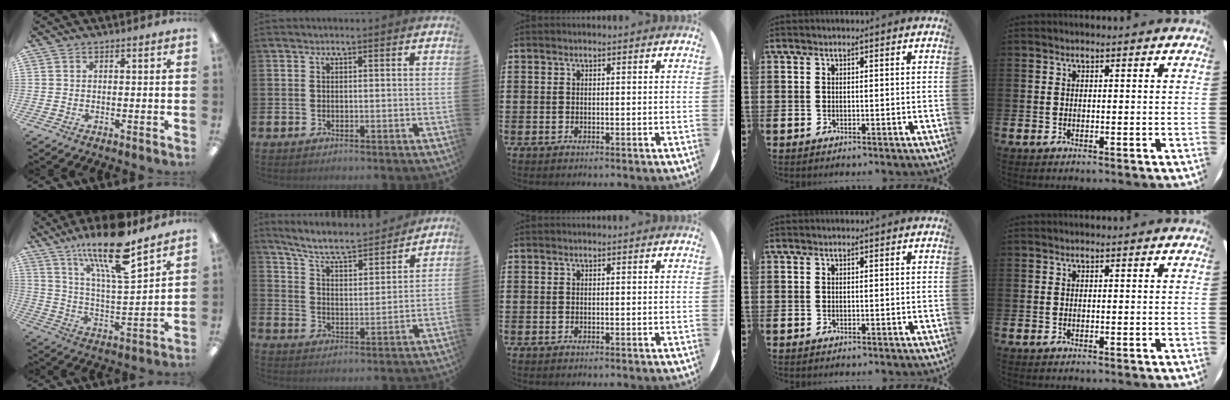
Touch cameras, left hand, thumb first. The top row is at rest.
{"thumb": {"total": 18.3, "force": [13.2, 4.3, 11.9], "torque": [-0.212, -0.074, 0.217]}, "index": {"total": 7.2, "force": [6.6, 1.3, 2.5], "torque": [-0.074, -0.052, 0.110]}}